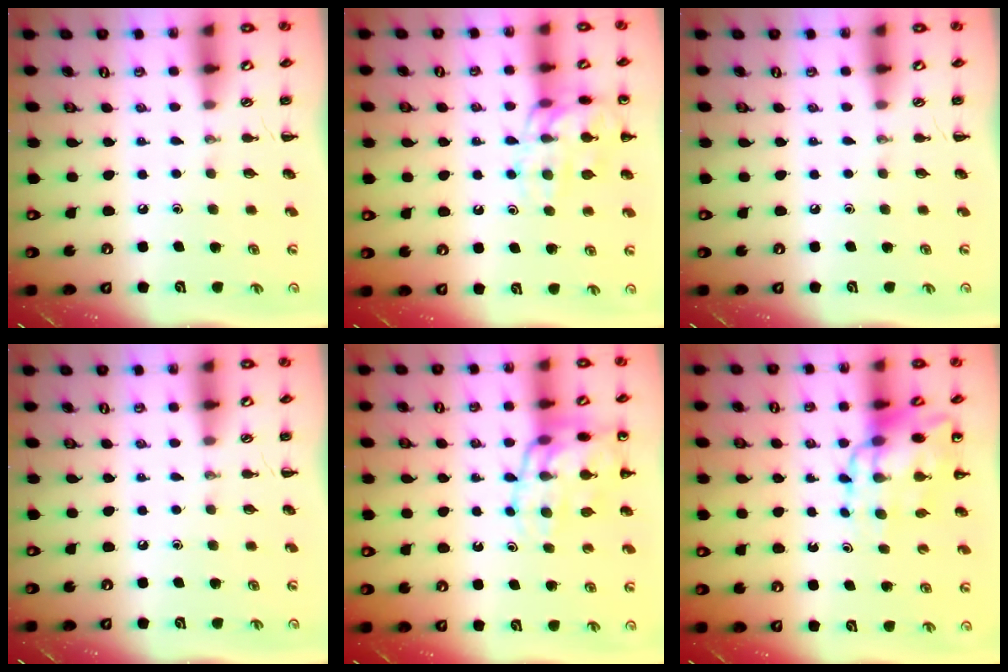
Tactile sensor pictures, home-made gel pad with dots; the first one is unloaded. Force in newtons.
{"total": 13.9, "press": 13.8, "slide": 1.1}
{"total": 0.0}
{"total": 0.0}
{"total": 15.1, "press": 14.9, "slide": 2.5}
{"total": 10.7, "press": 10.3, "slide": 3.1}